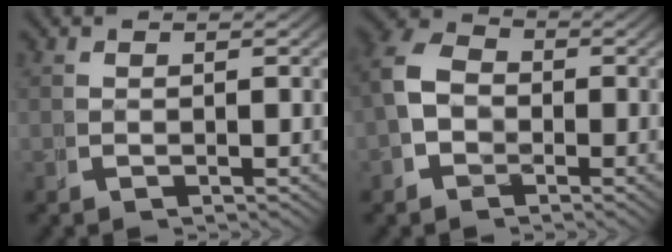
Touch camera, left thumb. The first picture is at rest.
{"total": 5.0, "force": [-0.2, 4.1, 2.8], "torque": [-0.055, -0.002, -0.013]}